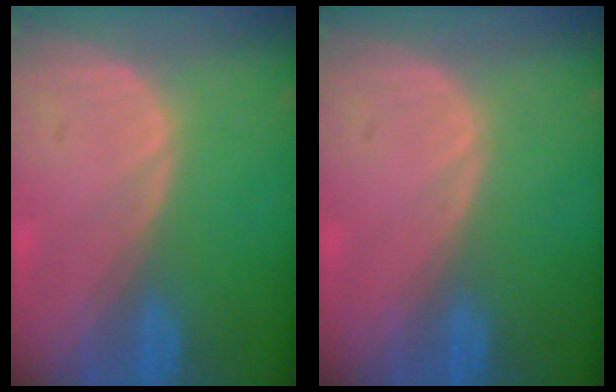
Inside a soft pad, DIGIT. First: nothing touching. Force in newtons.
{"total": 0.0}